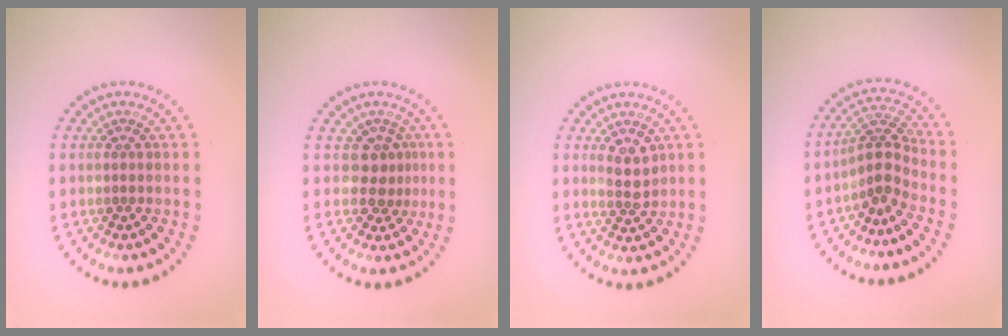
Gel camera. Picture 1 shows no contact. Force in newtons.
{"total": 2.3, "press": 1.5, "slide": 1.7}
{"total": 2.0, "press": 1.9, "slide": 0.6}
{"total": 2.8, "press": 1.9, "slide": 2.1}